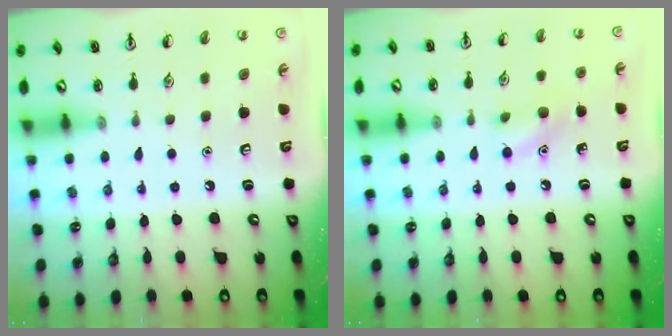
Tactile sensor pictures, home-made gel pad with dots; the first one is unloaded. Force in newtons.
{"total": 7.8, "press": 7.6, "slide": 1.8}